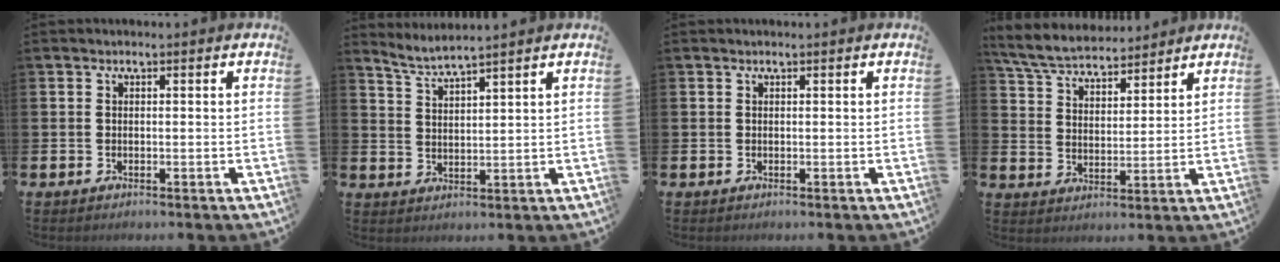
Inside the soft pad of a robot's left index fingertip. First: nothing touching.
{"total": 3.7, "force": [3.6, -0.6, 0.5], "torque": [-0.028, -0.018, 0.065]}
{"total": 0.0}
{"total": 6.4, "force": [6.1, 1.3, 1.1], "torque": [-0.051, -0.028, 0.111]}